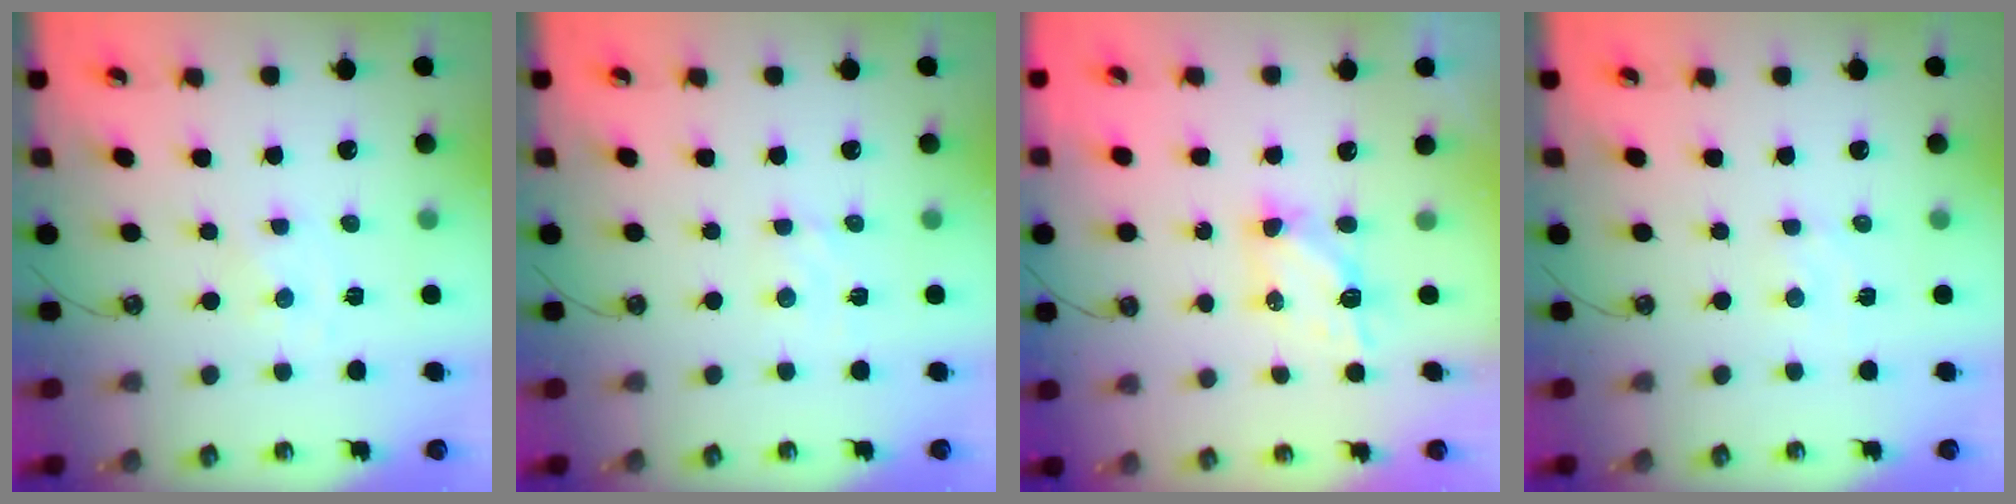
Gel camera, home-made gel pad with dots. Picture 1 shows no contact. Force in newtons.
{"total": 2.5, "press": 2.5, "slide": 0.4}
{"total": 5.8, "press": 5.8, "slide": 0.4}
{"total": 1.8, "press": 1.8, "slide": 0.3}